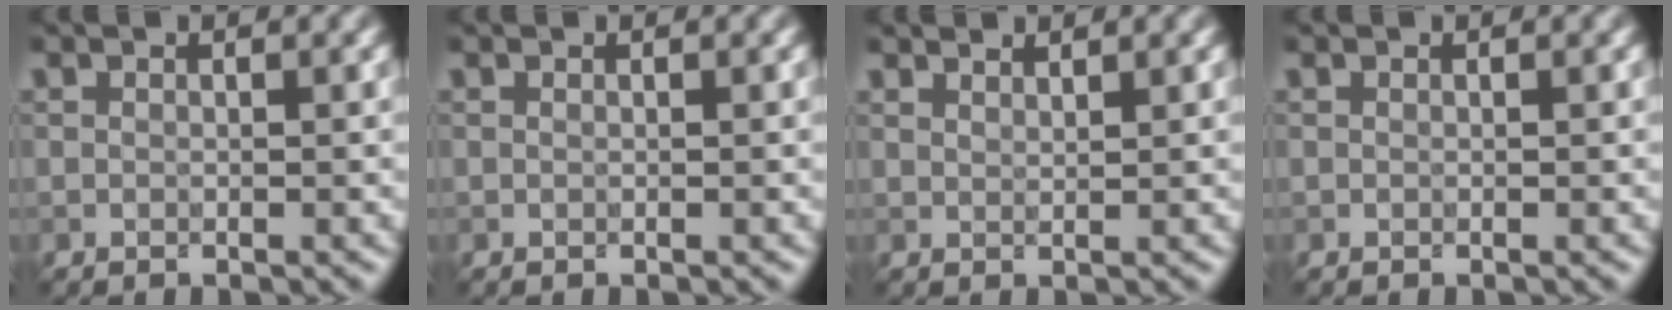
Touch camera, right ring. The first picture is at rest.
{"total": 0.0}
{"total": 1.2, "force": [1.2, 0.2, 0.0], "torque": [0.012, 0.005, 0.015]}
{"total": 0.0}